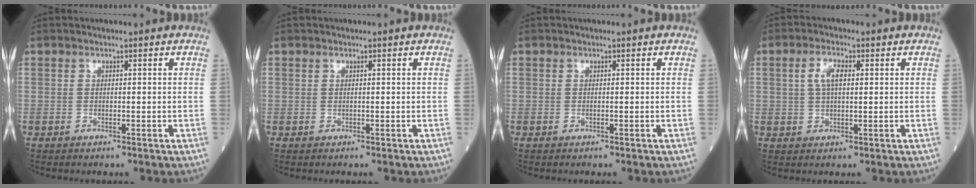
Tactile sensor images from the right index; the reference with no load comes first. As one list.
[{"total": 0.0}, {"total": 0.0}, {"total": 4.0, "force": [1.1, 1.6, 3.5], "torque": [-0.073, 0.010, 0.022]}]